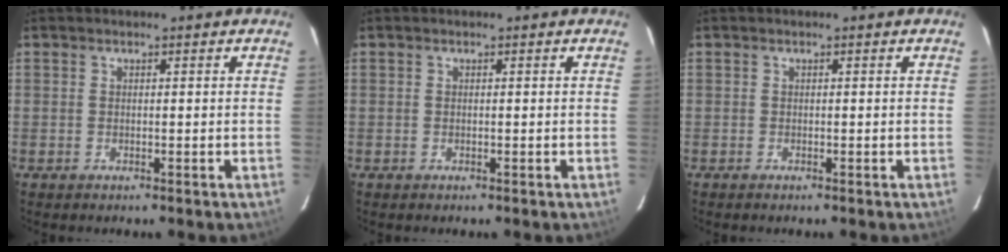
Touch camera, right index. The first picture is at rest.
{"total": 0.0}
{"total": 0.0}